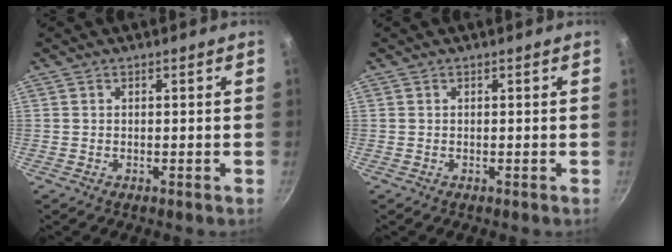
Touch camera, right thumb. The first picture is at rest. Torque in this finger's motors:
{"motor_torque": [0.00, 0.00, 0.02, 0.00, 0.00]}